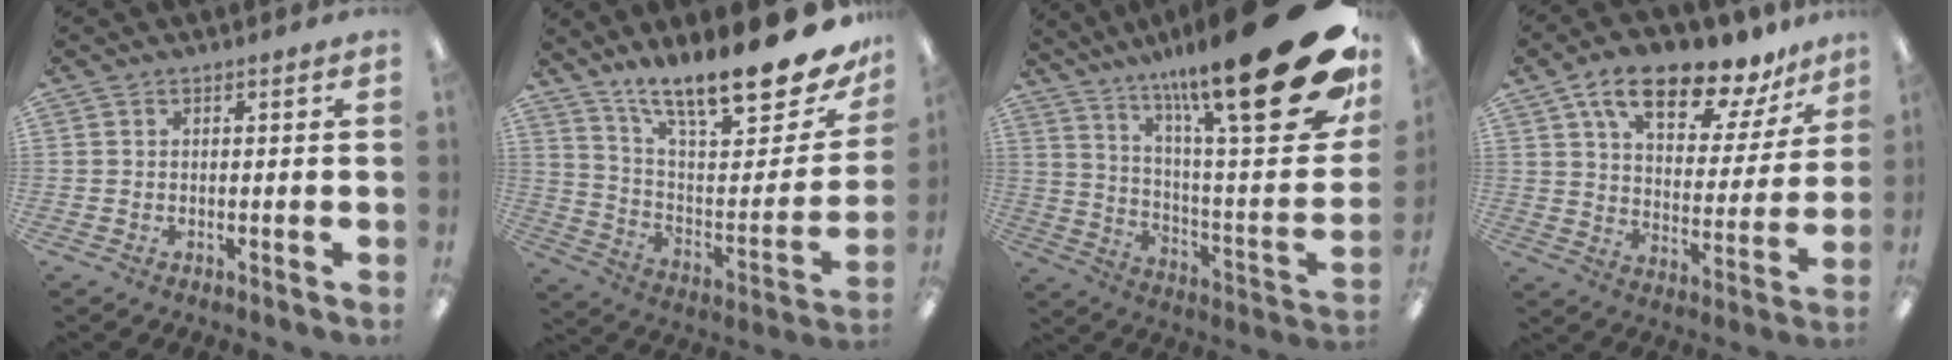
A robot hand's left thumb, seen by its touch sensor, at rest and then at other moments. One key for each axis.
{"total": 19.5, "fx": 15.3, "fy": 3.8, "fz": 11.5, "tx": -0.173, "ty": -0.116, "tz": 0.250}
{"total": 29.8, "fx": 17.2, "fy": 6.3, "fz": 23.6, "tx": -0.331, "ty": -0.122, "tz": 0.282}
{"total": 16.0, "fx": 11.7, "fy": 6.0, "fz": 9.2, "tx": -0.153, "ty": -0.062, "tz": 0.199}